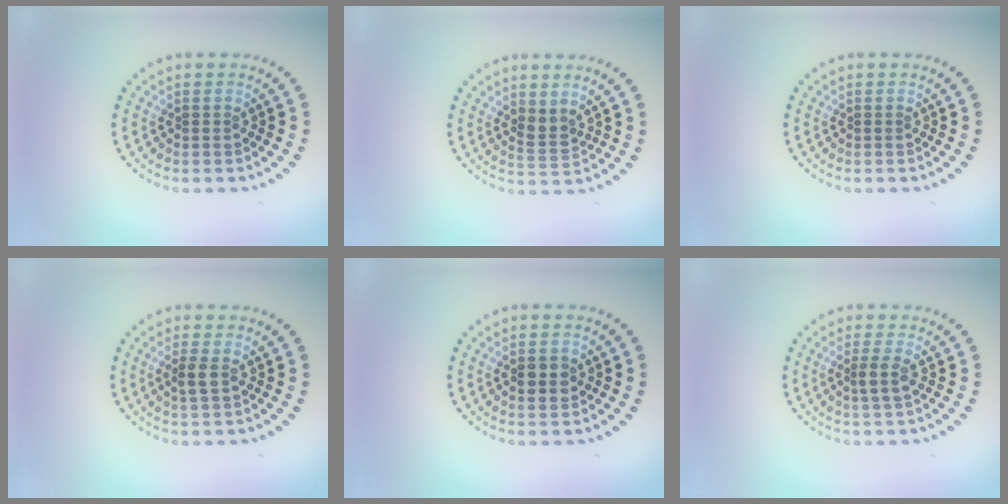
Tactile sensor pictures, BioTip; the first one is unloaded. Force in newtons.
{"total": 1.7, "press": 1.4, "slide": 0.9}
{"total": 0.0}
{"total": 1.6, "press": 1.5, "slide": 0.4}
{"total": 2.4, "press": 2.4, "slide": 0.1}
{"total": 1.7, "press": 1.4, "slide": 1.0}